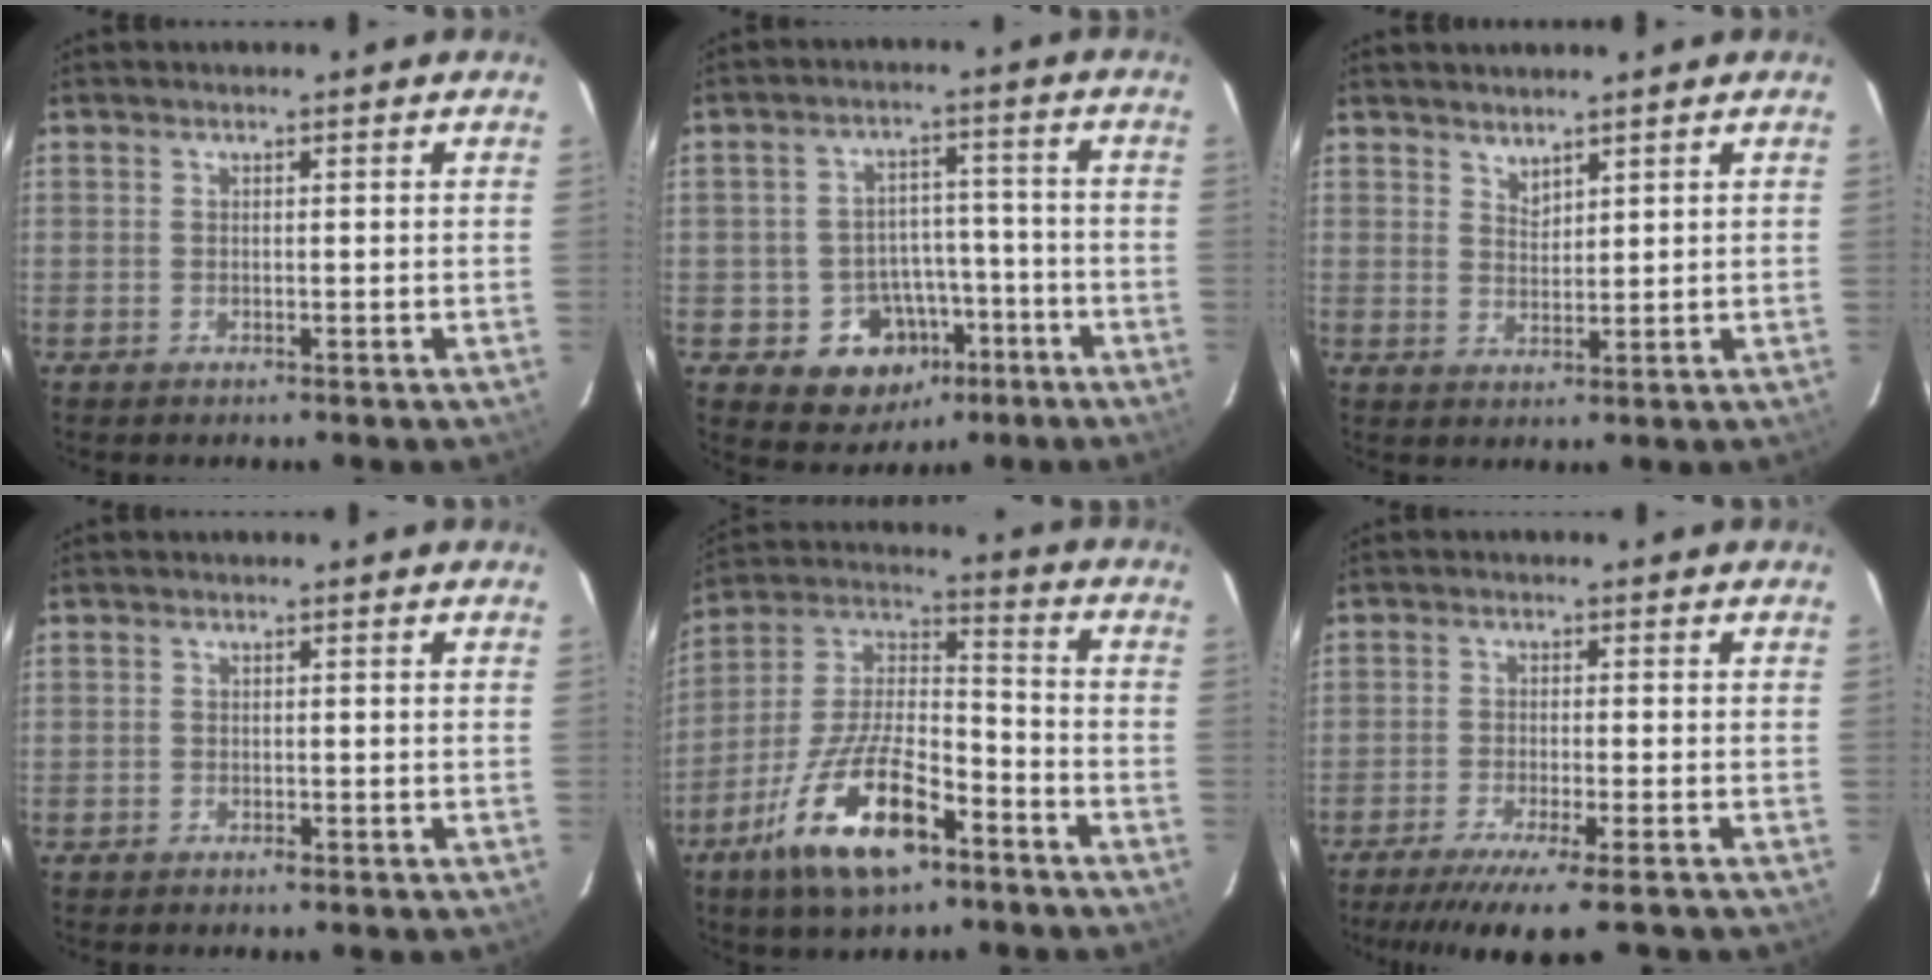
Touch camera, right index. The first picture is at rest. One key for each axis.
{"total": 10.6, "fx": -4.9, "fy": 8.6, "fz": 3.5, "tx": -0.066, "ty": 0.035, "tz": -0.045}
{"total": 2.5, "fx": 2.3, "fy": 0.7, "fz": 0.7, "tx": -0.008, "ty": 0.002, "tz": 0.042}
{"total": 0.8, "fx": -0.6, "fy": 0.4, "fz": 0.3, "tx": -0.009, "ty": 0.000, "tz": -0.012}
{"total": 18.0, "fx": -10.2, "fy": 6.9, "fz": 13.1, "tx": -0.269, "ty": -0.009, "tz": -0.183}
{"total": 10.2, "fx": -8.1, "fy": 0.3, "fz": 6.2, "tx": -0.129, "ty": -0.034, "tz": -0.135}